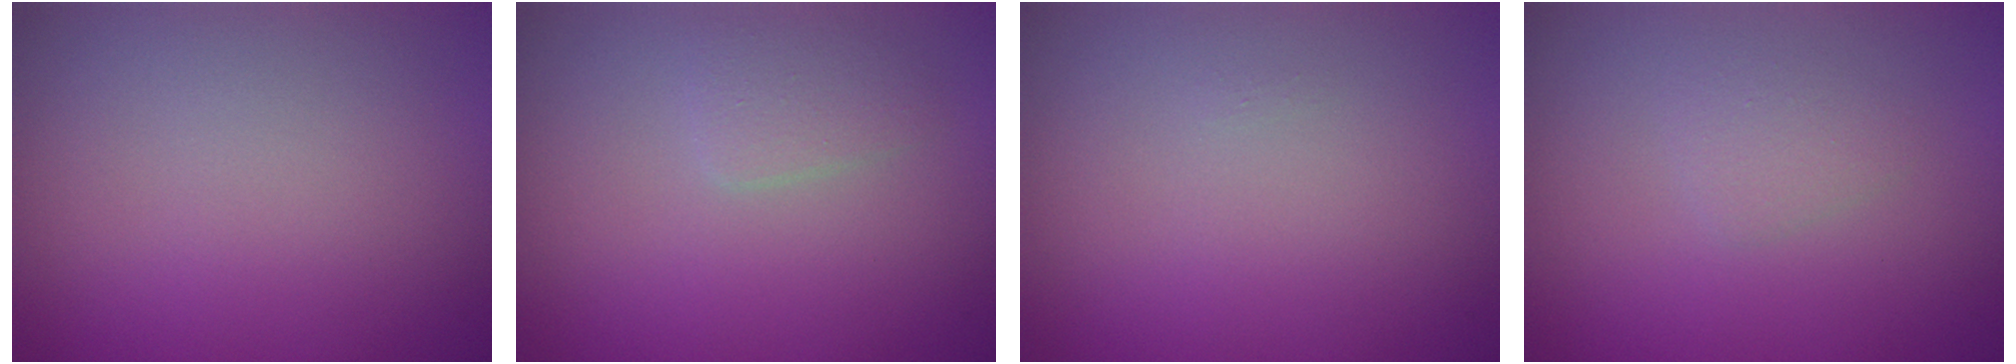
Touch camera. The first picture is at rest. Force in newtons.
{"total": 1.4, "press": 1.4, "slide": 0.1}
{"total": 0.0}
{"total": 1.1, "press": 1.1, "slide": 0.1}